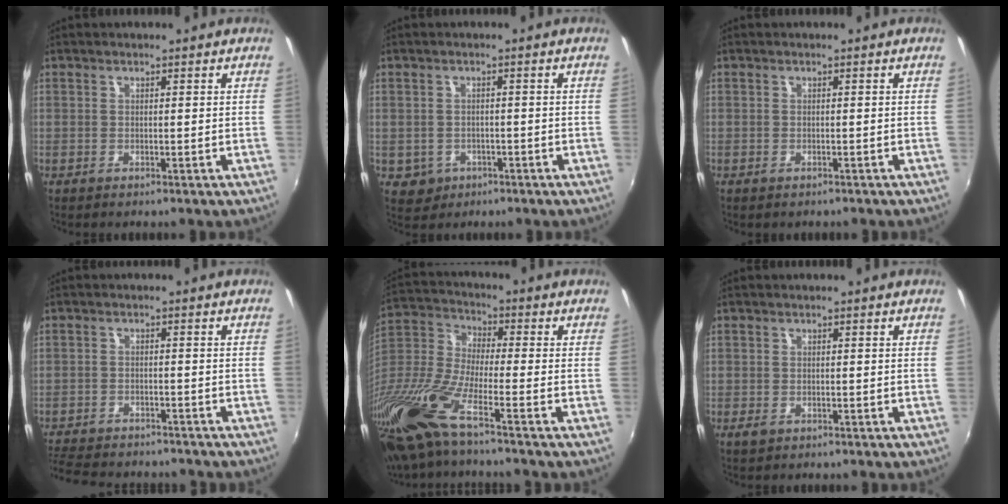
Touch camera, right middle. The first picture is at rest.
{"total": 4.2, "force": [-1.3, 3.8, 1.1], "torque": [-0.032, 0.002, -0.011]}
{"total": 0.8, "force": [-0.6, 0.5, 0.2], "torque": [-0.008, -0.003, -0.008]}
{"total": 11.9, "force": [-10.5, 3.7, 4.2], "torque": [-0.114, -0.014, -0.166]}
{"total": 16.1, "force": [-10.0, 2.4, 12.4], "torque": [-0.269, -0.034, -0.209]}
{"total": 1.4, "force": [-0.7, 1.0, 0.7], "torque": [-0.012, -0.001, -0.012]}